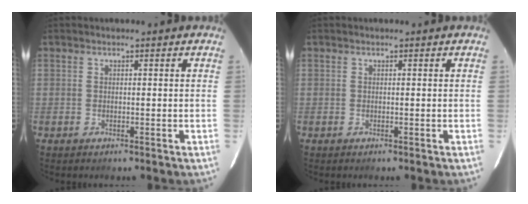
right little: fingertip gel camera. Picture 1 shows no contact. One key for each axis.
{"total": 0.0}